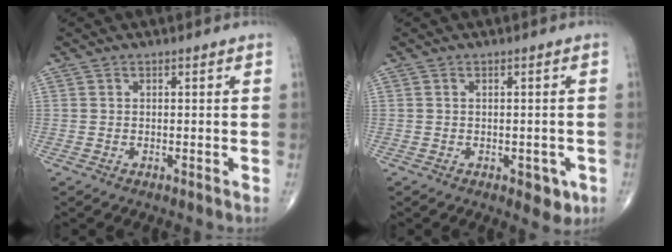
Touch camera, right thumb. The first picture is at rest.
{"total": 3.8, "force": [-1.4, 2.1, 2.8], "torque": [-0.014, -0.001, -0.013]}